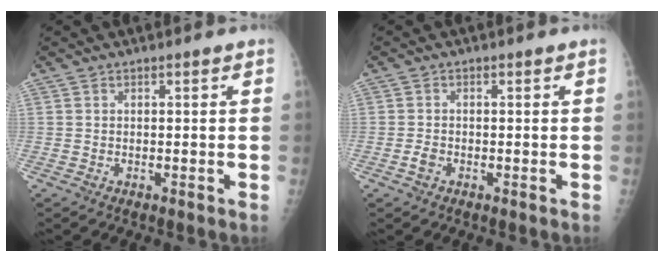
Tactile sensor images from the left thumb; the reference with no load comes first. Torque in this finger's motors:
{"motor_torque": [-0.25, 0.14, 0.21, 0.18, 0.03]}